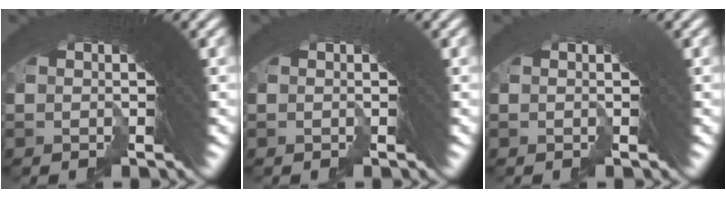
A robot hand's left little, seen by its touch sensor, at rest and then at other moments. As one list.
[{"total": 1.5, "force": [-0.4, -0.8, -1.2], "torque": [0.015, -0.002, -0.008]}, {"total": 3.2, "force": [-0.9, -2.2, -2.1], "torque": [0.026, -0.007, -0.012]}]